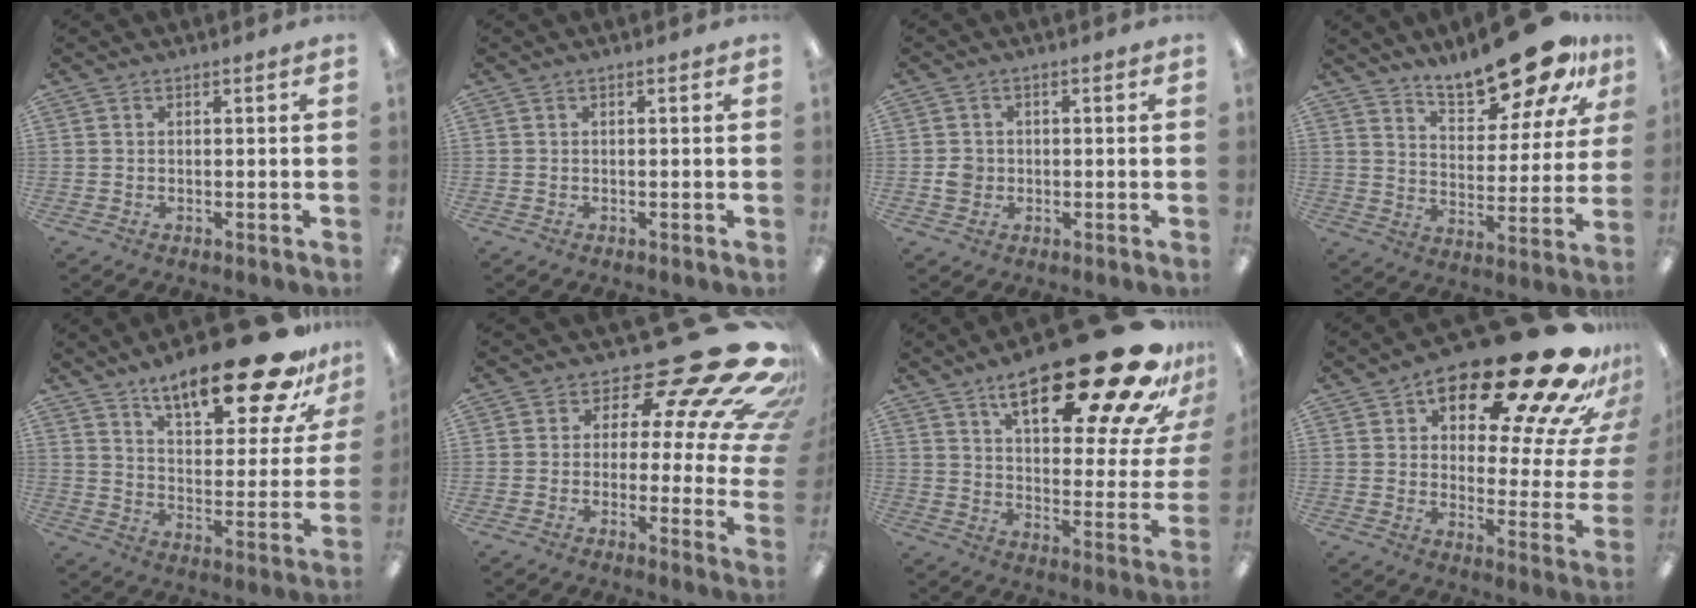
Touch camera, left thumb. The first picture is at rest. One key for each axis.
{"total": 0.0}
{"total": 3.3, "fx": -0.6, "fy": 3.0, "fz": 1.3, "tx": -0.015, "ty": 0.002, "tz": -0.013}
{"total": 18.4, "fx": 14.9, "fy": 5.6, "fz": 9.2, "tx": -0.135, "ty": -0.099, "tz": 0.252}
{"total": 23.9, "fx": 17.1, "fy": 7.1, "fz": 15.1, "tx": -0.220, "ty": -0.110, "tz": 0.278}
{"total": 20.4, "fx": 14.2, "fy": 7.1, "fz": 12.9, "tx": -0.148, "ty": -0.119, "tz": 0.232}
{"total": 31.6, "fx": 19.1, "fy": 10.6, "fz": 22.8, "tx": -0.305, "ty": -0.129, "tz": 0.305}
{"total": 26.6, "fx": 17.6, "fy": 8.6, "fz": 18.0, "tx": -0.234, "ty": -0.128, "tz": 0.281}